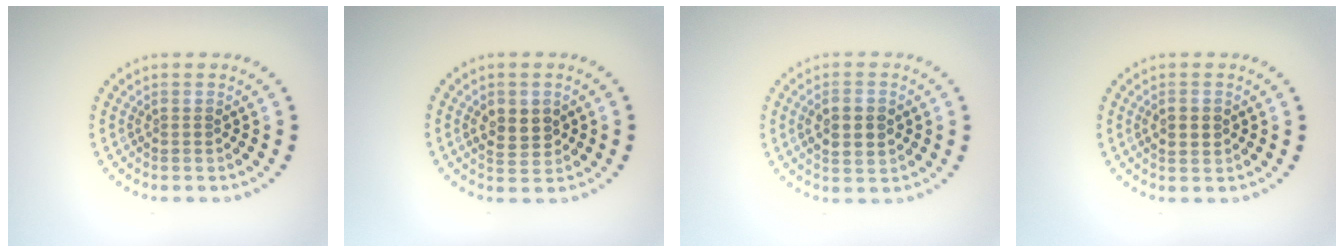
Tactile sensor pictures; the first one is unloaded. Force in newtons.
{"total": 2.9, "press": 2.9, "slide": 0.4}
{"total": 2.9, "press": 2.9, "slide": 0.2}
{"total": 1.8, "press": 1.8, "slide": 0.3}